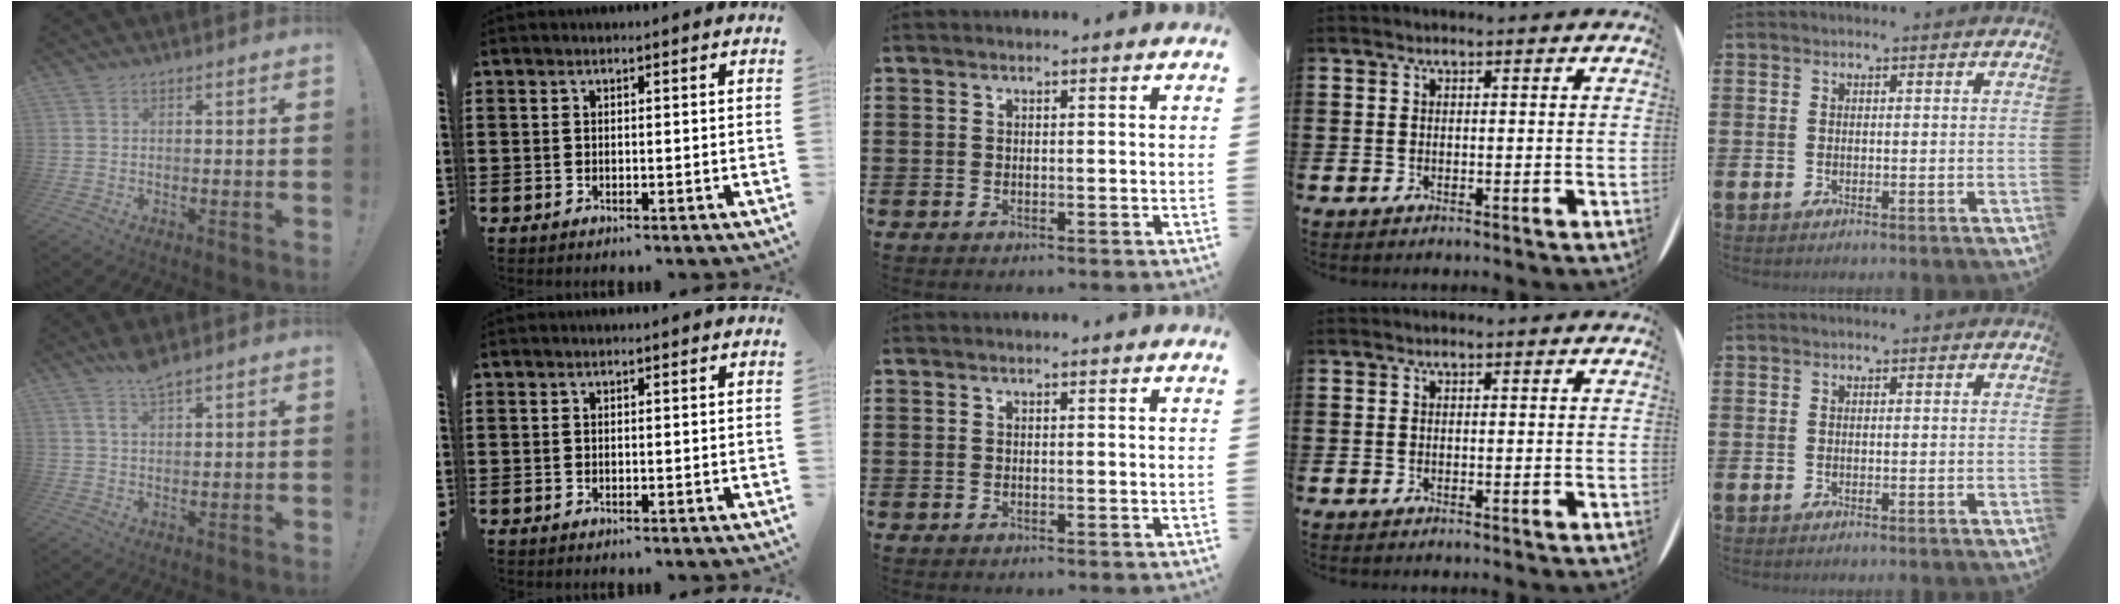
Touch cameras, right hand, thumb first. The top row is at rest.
{"thumb": {"total": 5.1, "force": [3.6, 1.6, 3.3], "torque": [-0.058, -0.018, 0.061]}}